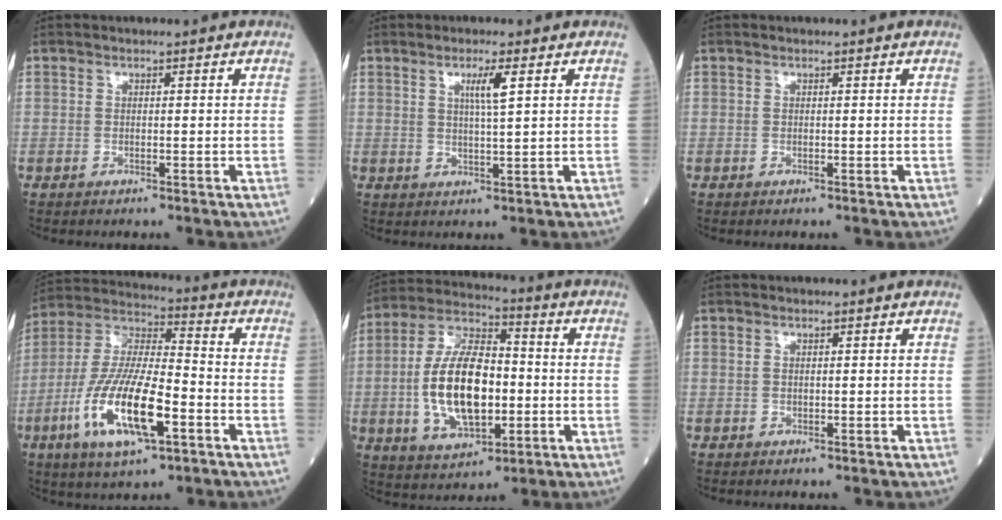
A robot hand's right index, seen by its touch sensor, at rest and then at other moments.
{"total": 3.6, "force": [1.4, -0.3, 3.2], "torque": [-0.060, -0.003, 0.025]}
{"total": 0.0}
{"total": 16.7, "force": [-5.8, 4.1, 15.0], "torque": [-0.311, -0.013, -0.106]}
{"total": 15.8, "force": [-1.8, 7.2, 13.9], "torque": [-0.279, 0.010, -0.030]}
{"total": 0.0}